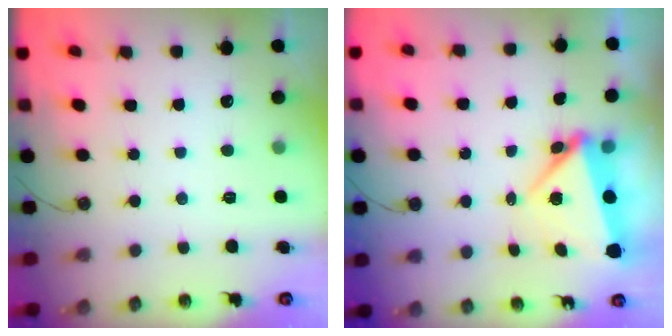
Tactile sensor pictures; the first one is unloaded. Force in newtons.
{"total": 5.2, "press": 5.2, "slide": 0.1}